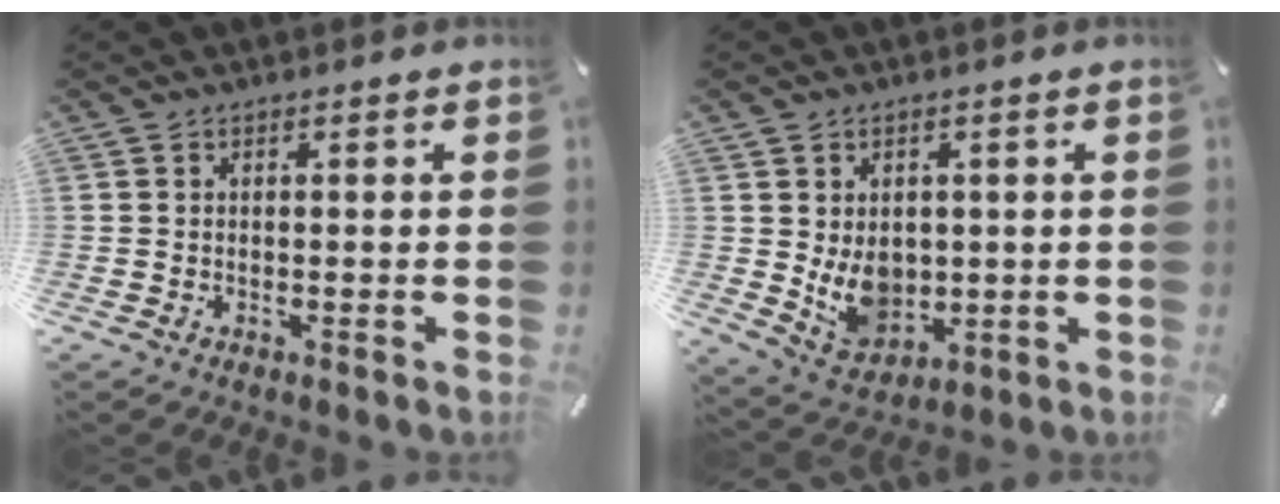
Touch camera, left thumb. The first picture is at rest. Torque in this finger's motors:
{"motor_torque": [1.60, 1.81, 0.51, -0.45, 0.18]}